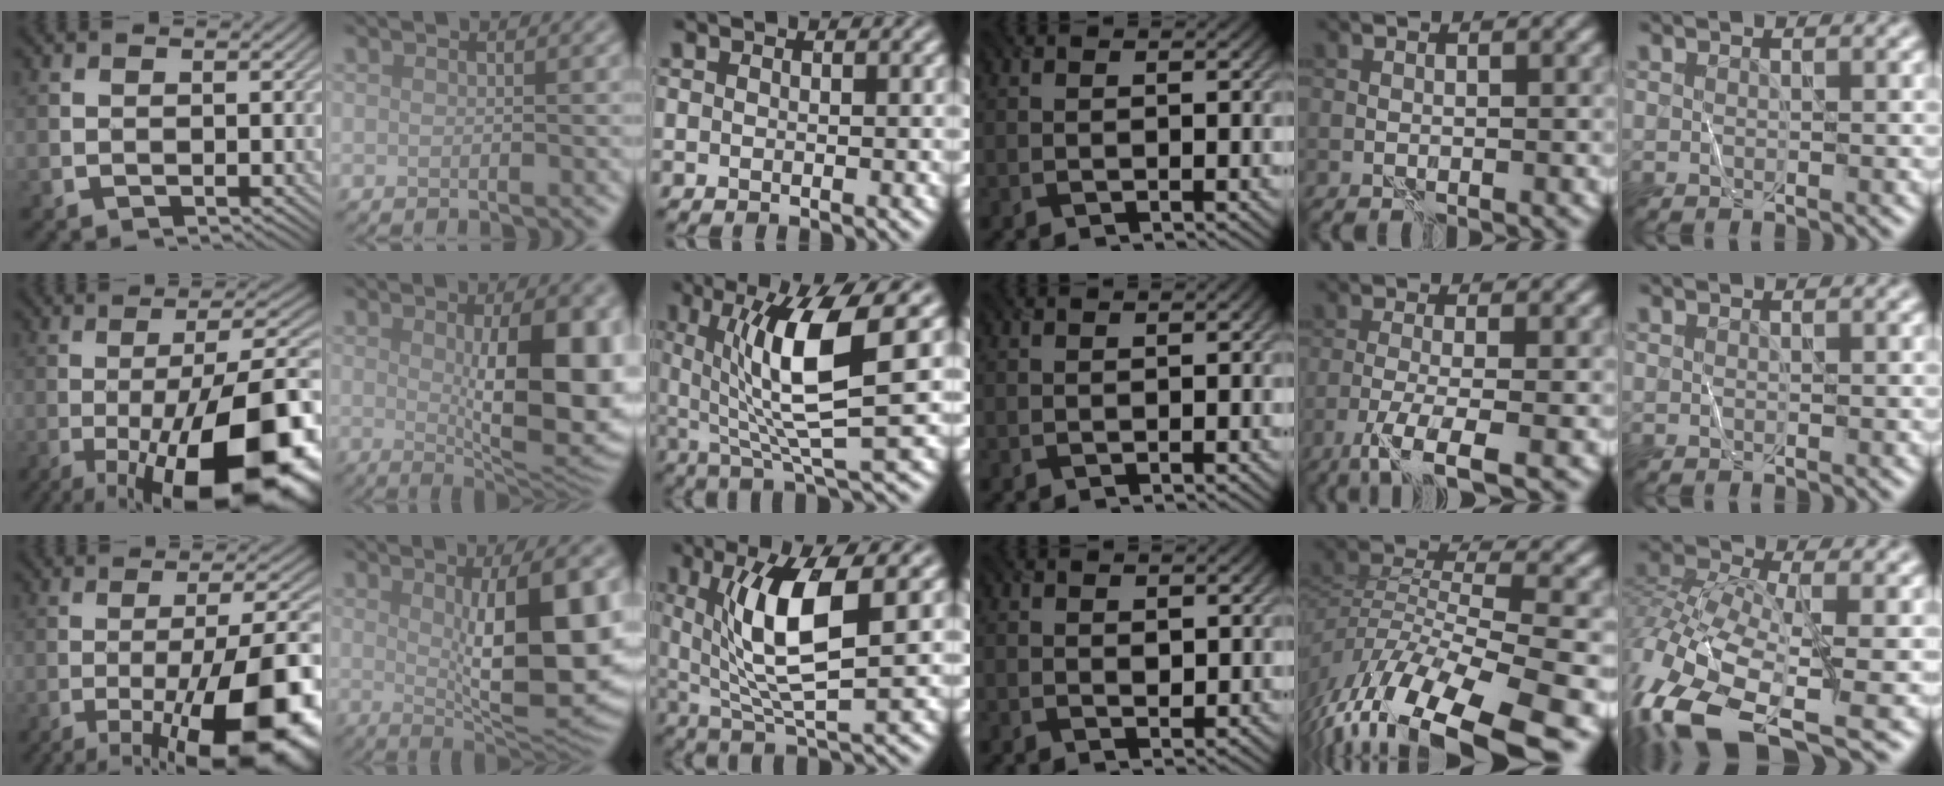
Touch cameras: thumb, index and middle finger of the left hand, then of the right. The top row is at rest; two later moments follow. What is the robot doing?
{"motion": "wrap", "object": "ribbon"}